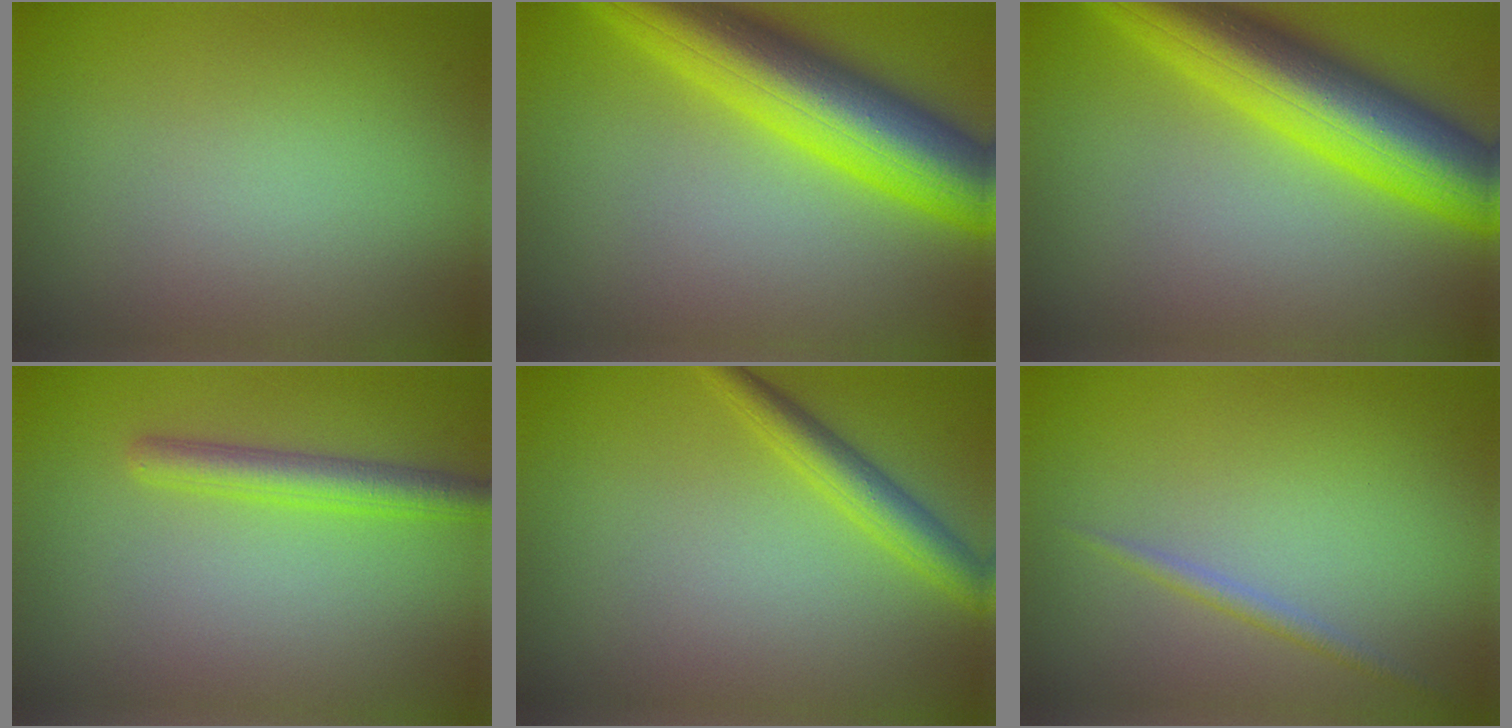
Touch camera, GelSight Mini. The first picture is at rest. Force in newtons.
{"total": 11.4, "press": 11.4, "slide": 0.5}
{"total": 11.4, "press": 11.4, "slide": 0.5}
{"total": 3.1, "press": 3.1, "slide": 0.1}
{"total": 3.0, "press": 3.0, "slide": 0.0}
{"total": 1.1, "press": 1.1, "slide": 0.0}